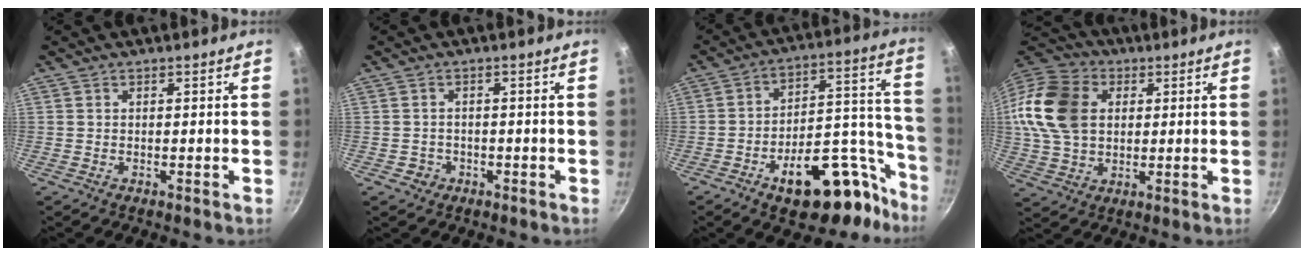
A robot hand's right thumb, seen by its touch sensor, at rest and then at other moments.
{"total": 2.3, "force": [-0.9, 2.0, 0.6], "torque": [-0.002, 0.008, -0.007]}
{"total": 23.6, "force": [-13.4, 11.5, 15.7], "torque": [-0.152, 0.109, -0.188]}
{"total": 18.0, "force": [3.2, 13.3, 11.6], "torque": [-0.215, 0.018, 0.053]}